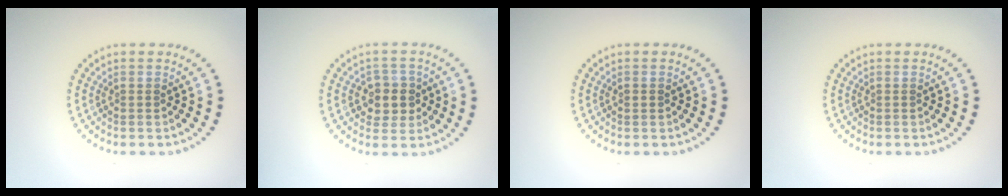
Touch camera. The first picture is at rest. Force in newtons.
{"total": 2.8, "press": 2.7, "slide": 0.9}
{"total": 0.5, "press": 0.5, "slide": 0.1}
{"total": 0.0}